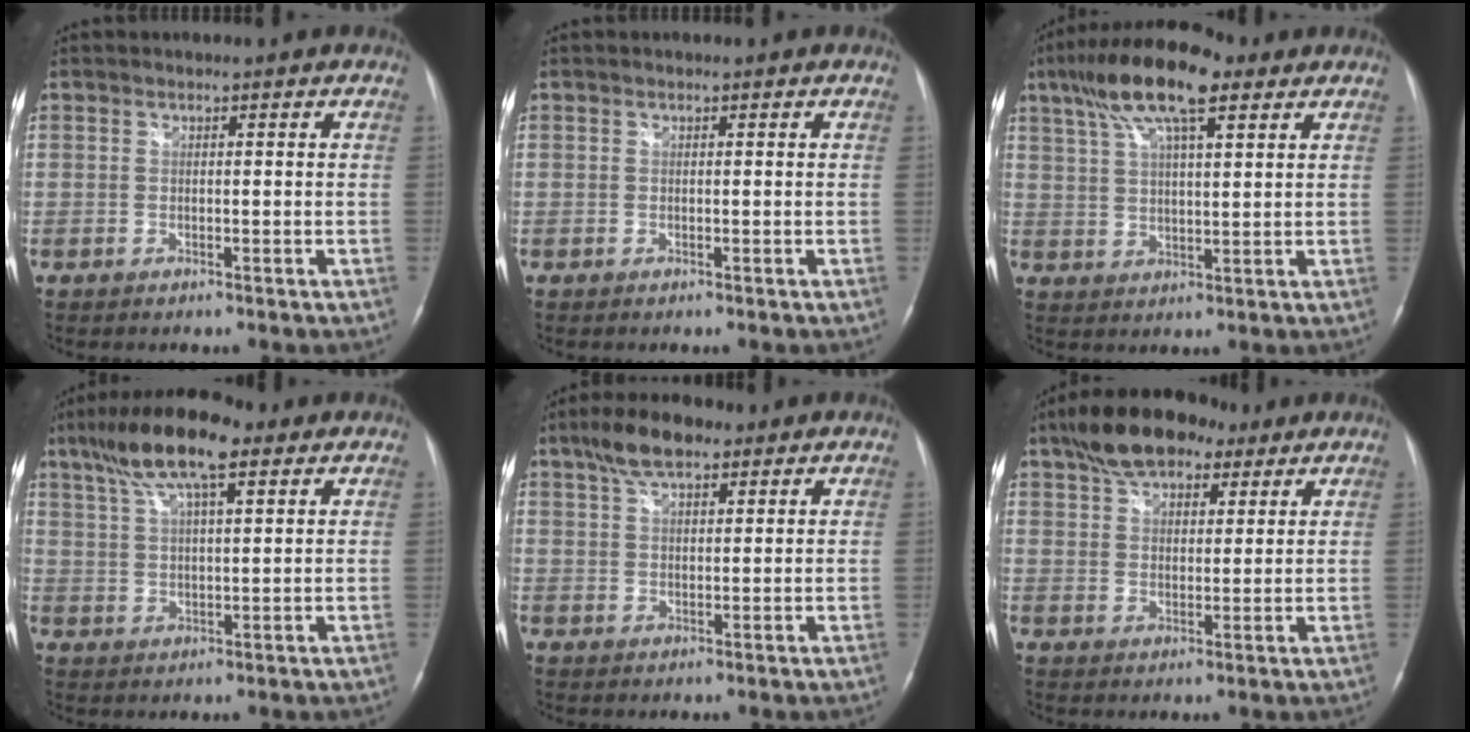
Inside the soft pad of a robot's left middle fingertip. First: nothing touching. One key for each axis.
{"total": 0.0}
{"total": 13.5, "fx": 7.9, "fy": 3.4, "fz": 10.3, "tx": -0.198, "ty": 0.033, "tz": 0.141}
{"total": 11.9, "fx": 7.3, "fy": 2.8, "fz": 8.9, "tx": -0.171, "ty": 0.025, "tz": 0.127}
{"total": 6.9, "fx": 4.6, "fy": 2.7, "fz": 4.4, "tx": -0.088, "ty": 0.019, "tz": 0.082}
{"total": 11.7, "fx": 8.0, "fy": 5.3, "fz": 6.7, "tx": -0.120, "ty": 0.033, "tz": 0.137}